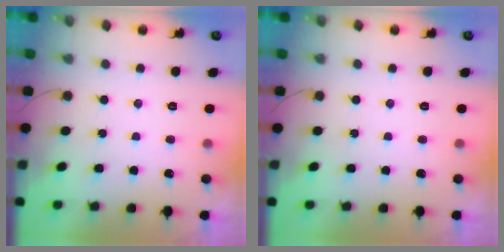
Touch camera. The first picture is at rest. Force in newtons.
{"total": 0.0}